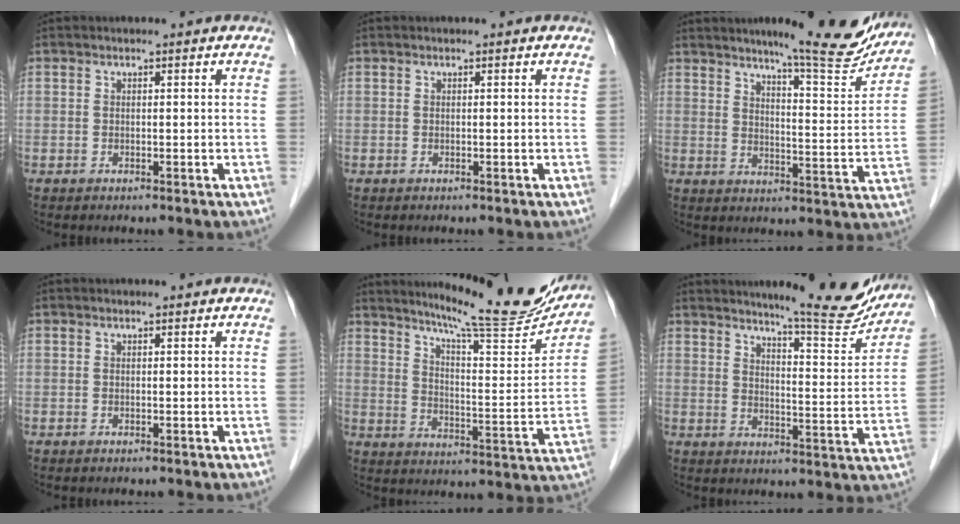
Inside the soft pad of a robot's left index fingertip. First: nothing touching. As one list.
[{"total": 0.0}, {"total": 14.3, "force": [12.7, 1.0, 6.6], "torque": [-0.082, -0.034, 0.158]}, {"total": 0.0}, {"total": 19.1, "force": [17.1, 1.1, 8.3], "torque": [-0.126, -0.055, 0.229]}, {"total": 13.9, "force": [12.9, 0.8, 5.0], "torque": [-0.064, -0.050, 0.158]}]